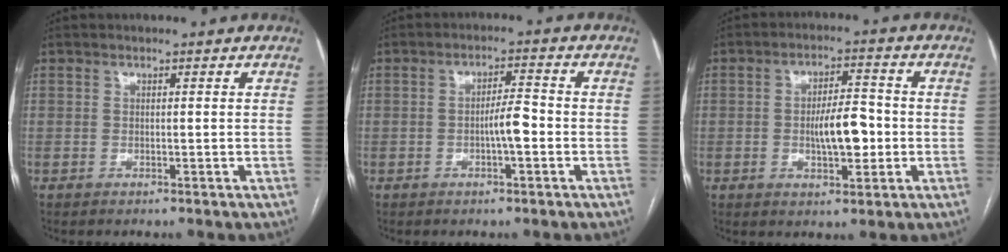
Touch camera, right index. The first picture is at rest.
{"total": 4.0, "force": [-1.1, 0.6, 3.8], "torque": [-0.061, 0.007, -0.017]}
{"total": 7.2, "force": [-1.0, 2.5, 6.7], "torque": [-0.115, 0.009, -0.013]}